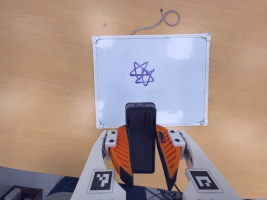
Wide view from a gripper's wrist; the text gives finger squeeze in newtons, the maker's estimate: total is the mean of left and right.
{"total": 10.1, "left": 8.5, "right": 11.7}